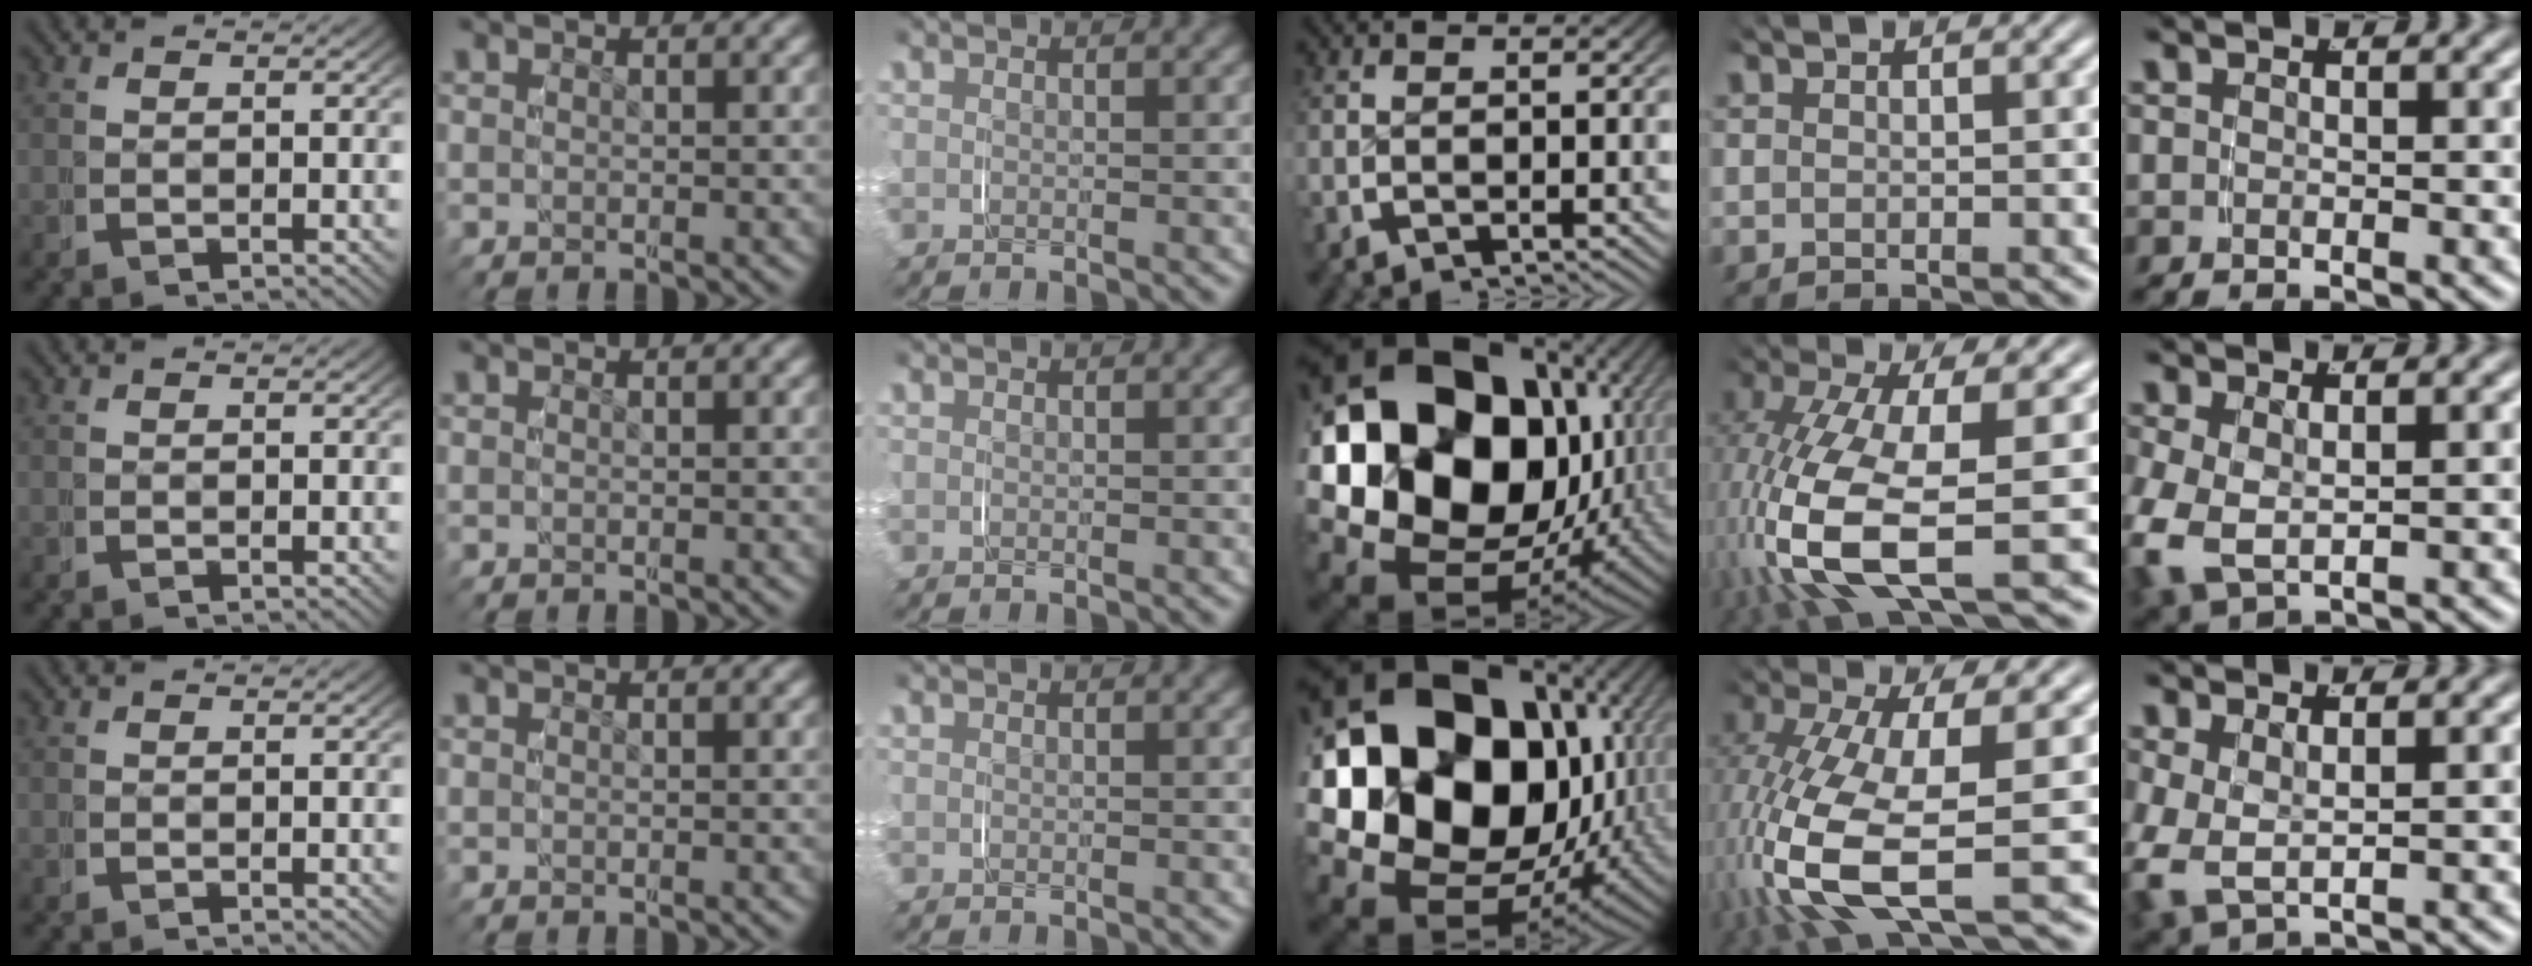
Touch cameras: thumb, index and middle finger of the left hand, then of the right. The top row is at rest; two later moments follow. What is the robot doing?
{"motion": "grasp_and_lifting", "object": "paper plate"}